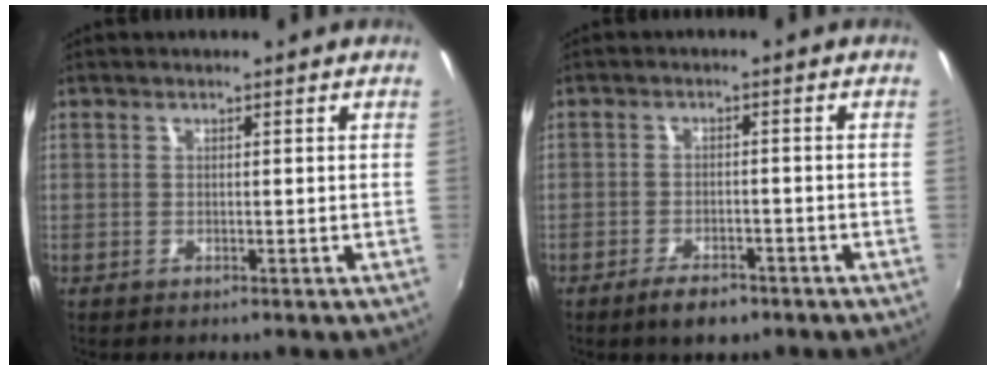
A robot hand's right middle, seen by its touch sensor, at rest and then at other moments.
{"total": 5.0, "force": [-3.6, 2.0, 2.8], "torque": [-0.068, -0.008, -0.061]}